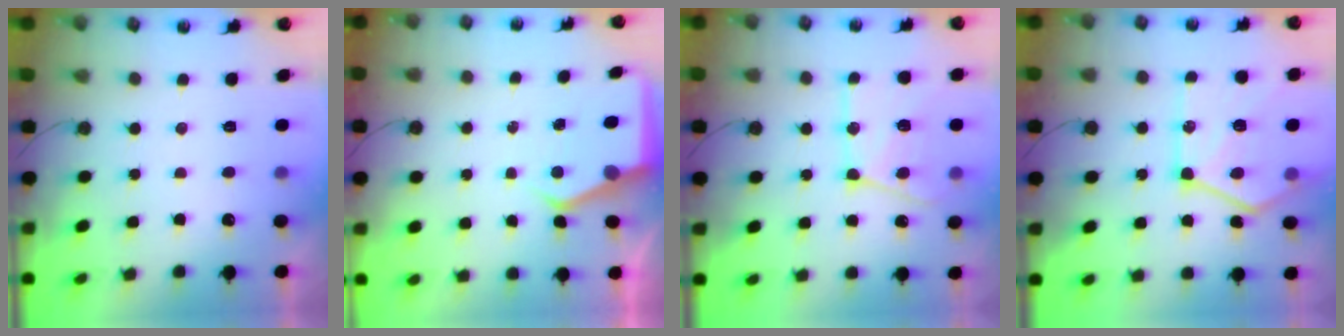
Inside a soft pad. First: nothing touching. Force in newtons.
{"total": 4.6, "press": 4.6, "slide": 0.7}
{"total": 18.1, "press": 18.0, "slide": 1.7}
{"total": 20.5, "press": 20.4, "slide": 1.7}